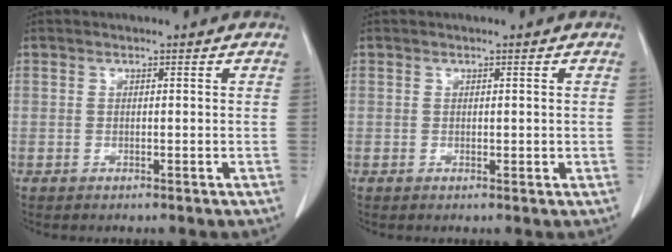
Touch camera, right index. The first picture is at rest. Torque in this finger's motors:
{"motor_torque": [-0.24, 0.52, 0.00, 0.01]}